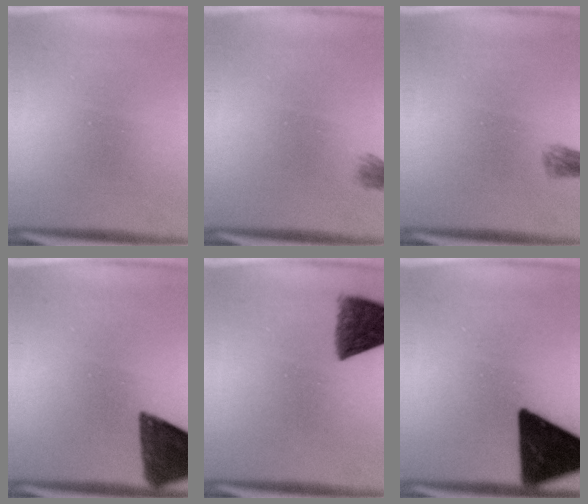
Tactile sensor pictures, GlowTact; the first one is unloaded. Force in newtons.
{"total": 1.9}
{"total": 1.7}
{"total": 10.6}
{"total": 9.1}
{"total": 15.9}